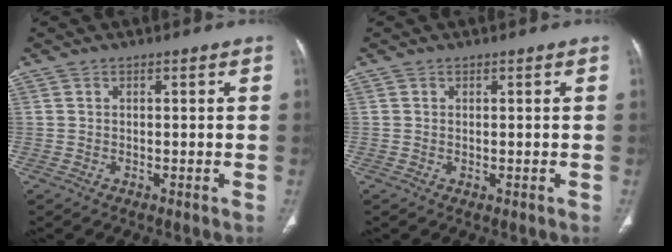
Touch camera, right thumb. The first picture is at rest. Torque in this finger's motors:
{"motor_torque": [-0.31, 0.47, -0.40, 0.17, -0.06]}